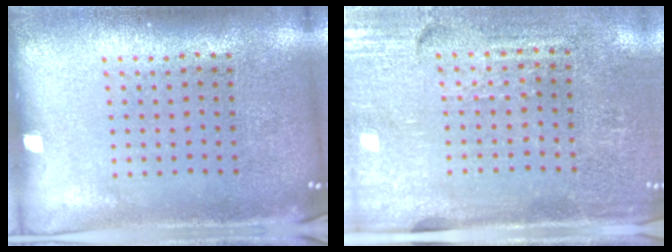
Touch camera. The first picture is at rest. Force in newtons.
{"total": 3.4, "press": 3.1, "slide": 1.4}